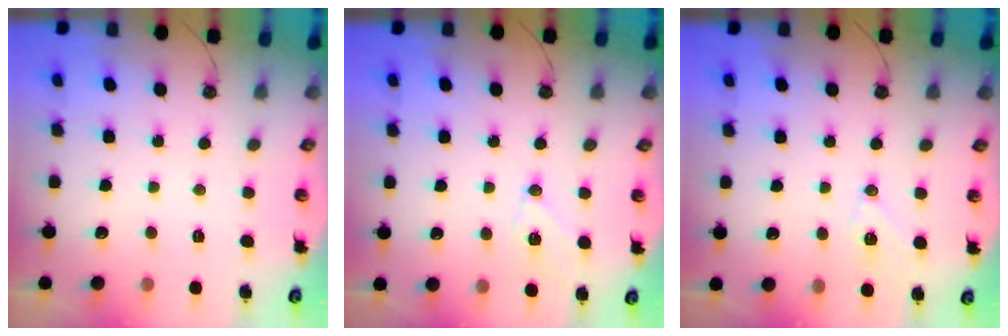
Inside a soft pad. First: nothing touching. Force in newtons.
{"total": 9.9, "press": 9.8, "slide": 1.1}
{"total": 9.3, "press": 9.1, "slide": 1.9}